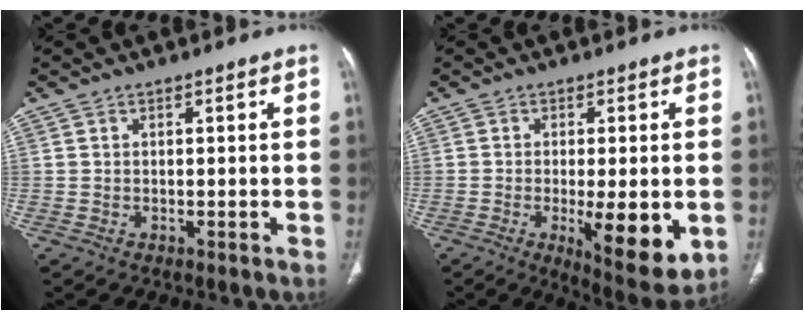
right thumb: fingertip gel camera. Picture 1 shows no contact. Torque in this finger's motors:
{"motor_torque": [1.08, 2.03, -0.05, 0.04, 0.27]}